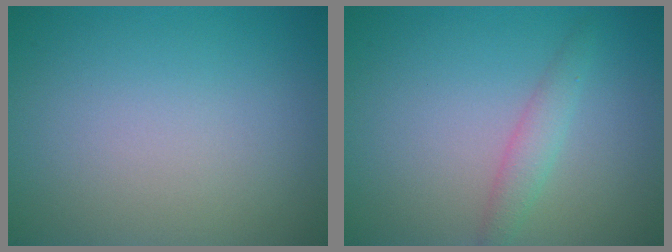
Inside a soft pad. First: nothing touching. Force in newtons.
{"total": 1.8, "press": 1.8, "slide": 0.1}